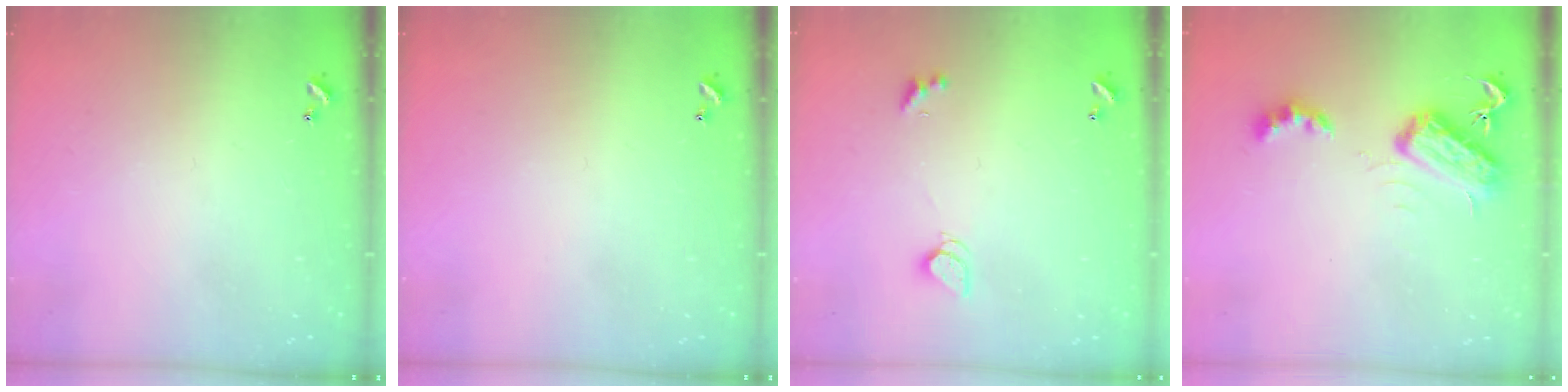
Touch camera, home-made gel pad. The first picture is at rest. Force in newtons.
{"total": 0.0}
{"total": 1.7, "press": 1.7, "slide": 0.4}
{"total": 5.9, "press": 5.9, "slide": 0.7}